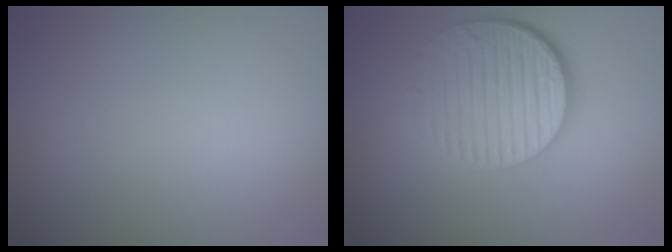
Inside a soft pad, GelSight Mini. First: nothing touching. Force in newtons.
{"total": 6.0, "press": 4.2, "slide": 4.2}